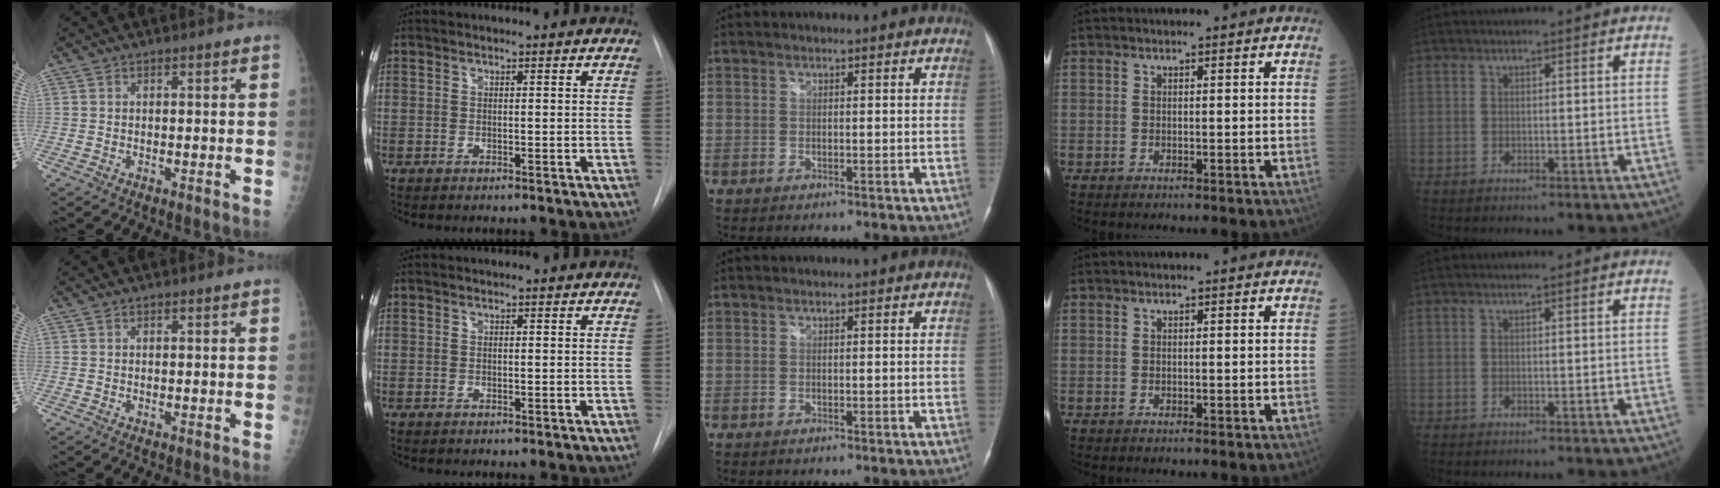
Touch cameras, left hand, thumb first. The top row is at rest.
{}